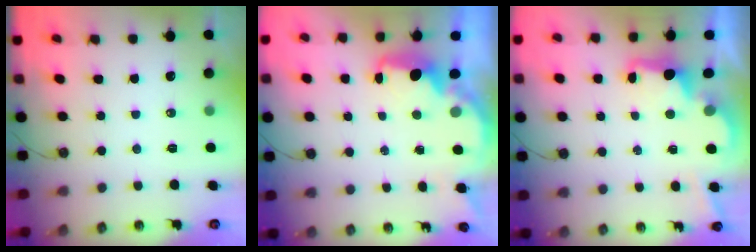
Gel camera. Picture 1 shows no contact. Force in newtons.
{"total": 3.9, "press": 3.9, "slide": 0.6}
{"total": 2.7, "press": 2.5, "slide": 0.8}